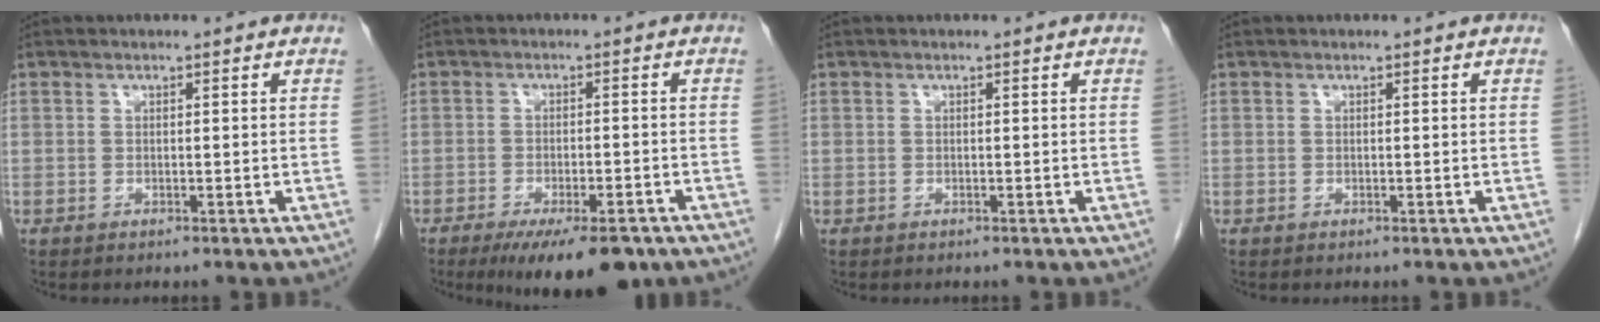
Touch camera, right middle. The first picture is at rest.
{"total": 10.8, "force": [-7.7, 3.0, 7.0], "torque": [-0.097, -0.013, -0.113]}
{"total": 0.0}
{"total": 0.0}